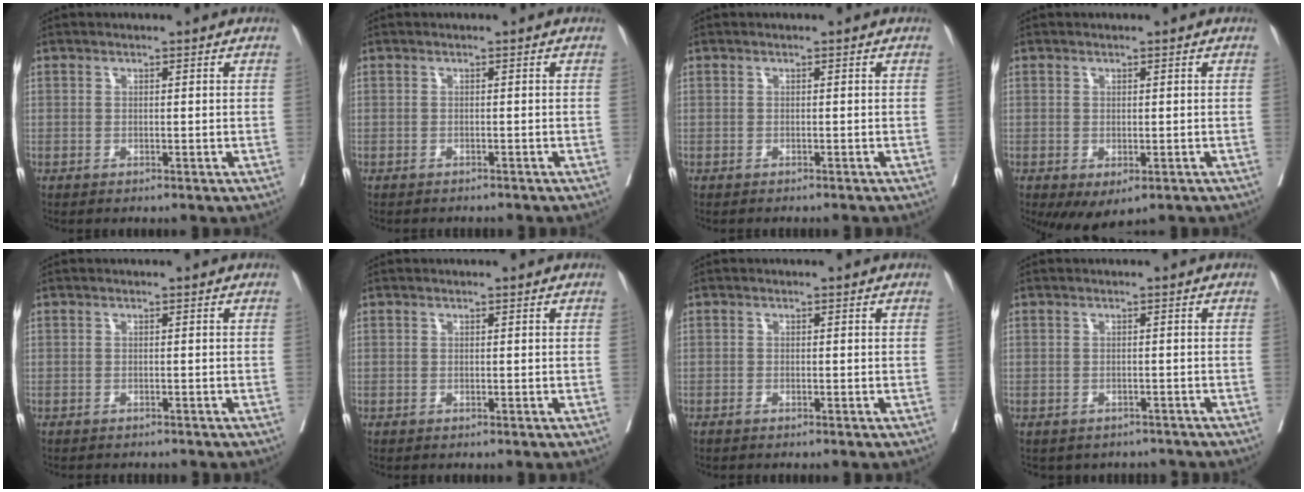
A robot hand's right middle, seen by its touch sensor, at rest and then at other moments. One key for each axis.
{"total": 3.2, "fx": -2.9, "fy": 0.9, "fz": 0.9, "tx": -0.013, "ty": -0.003, "tz": -0.037}
{"total": 2.4, "fx": -2.2, "fy": 0.3, "fz": 0.8, "tx": -0.012, "ty": -0.002, "tz": -0.028}
{"total": 4.7, "fx": -2.4, "fy": 2.3, "fz": 3.3, "tx": -0.038, "ty": -0.012, "tz": -0.028}
{"total": 3.7, "fx": -3.4, "fy": 0.9, "fz": 1.1, "tx": -0.012, "ty": -0.003, "tz": -0.044}
{"total": 0.0}
{"total": 1.2, "fx": -1.1, "fy": 0.0, "fz": 0.6, "tx": -0.011, "ty": -0.003, "tz": -0.015}
{"total": 5.0, "fx": -4.5, "fy": 2.3, "fz": 0.2, "tx": 0.005, "ty": 0.009, "tz": -0.050}